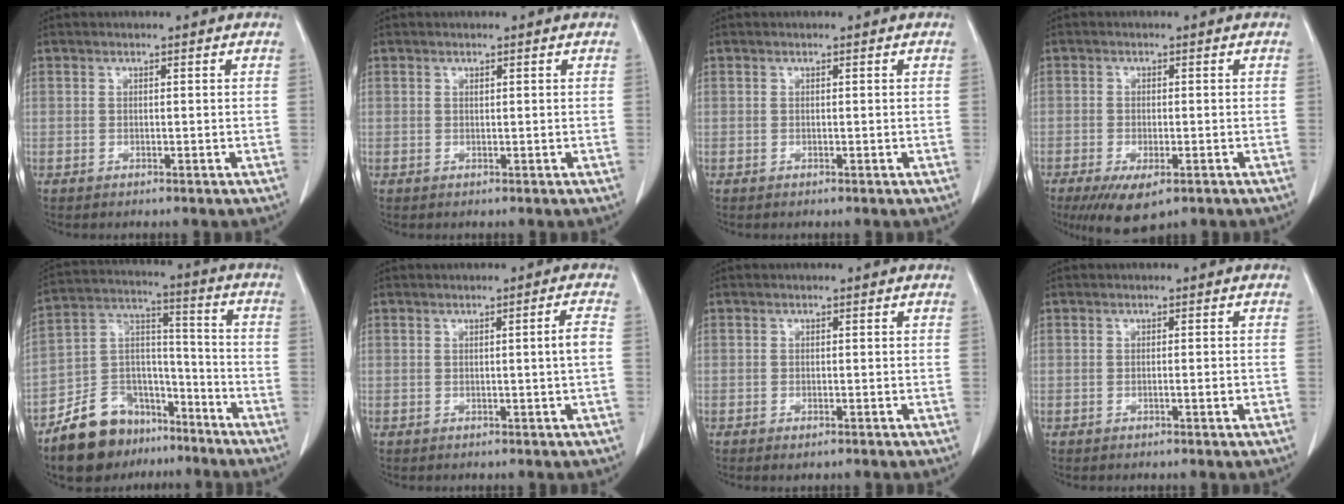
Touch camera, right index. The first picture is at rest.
{"total": 0.0}
{"total": 0.0}
{"total": 6.8, "force": [-4.0, 2.4, 4.9], "torque": [-0.077, -0.015, -0.061]}
{"total": 14.9, "force": [-11.0, 8.4, 5.4], "torque": [-0.095, 0.050, -0.186]}
{"total": 2.0, "force": [-0.2, -0.6, 1.9], "torque": [-0.030, -0.001, -0.001]}
{"total": 1.0, "force": [-0.7, 0.3, 0.6], "torque": [-0.008, -0.001, -0.006]}
{"total": 1.1, "force": [-0.4, 0.1, 1.0], "torque": [-0.015, 0.002, -0.003]}